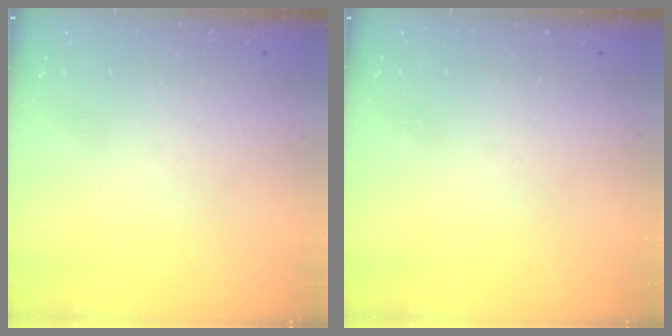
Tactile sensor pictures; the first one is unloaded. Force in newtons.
{"total": 0.0}